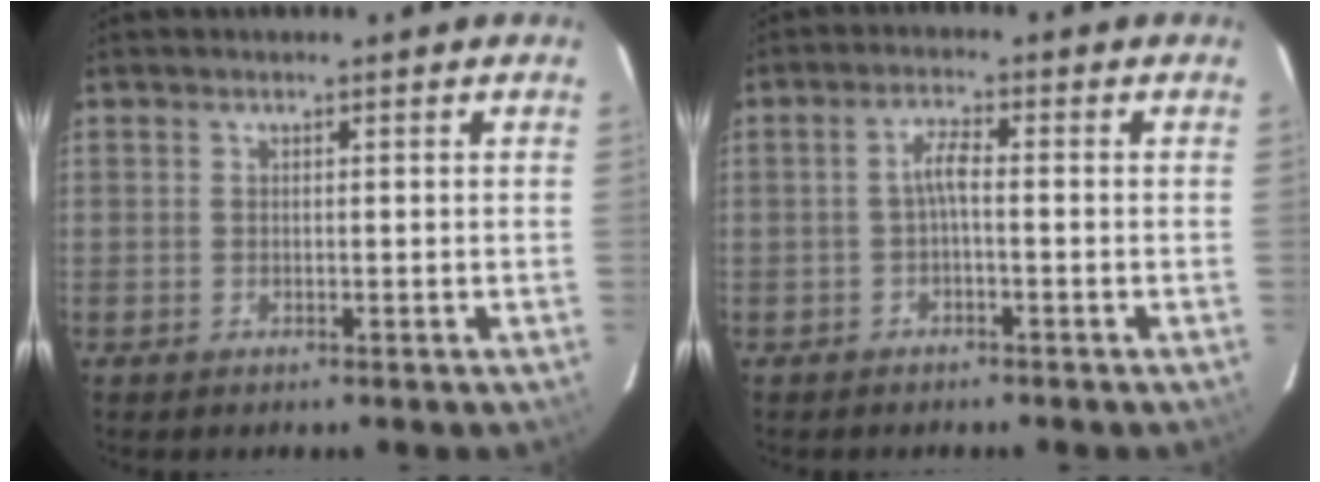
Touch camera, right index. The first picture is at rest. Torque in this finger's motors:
{"motor_torque": [0.40, -0.11, 0.33, 0.06]}